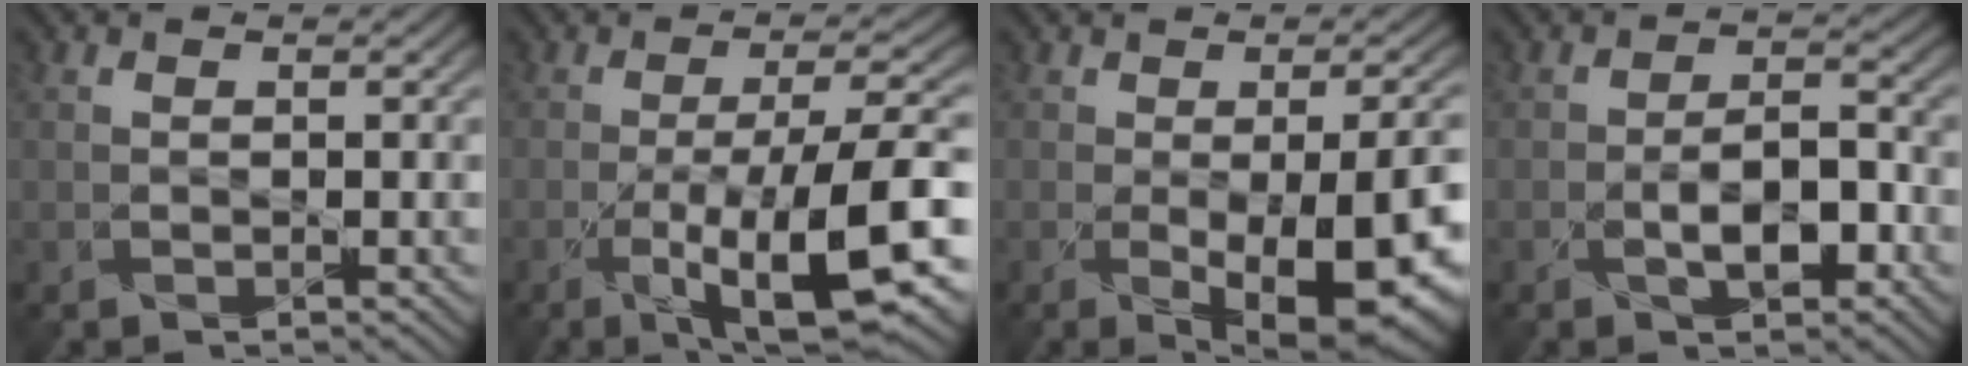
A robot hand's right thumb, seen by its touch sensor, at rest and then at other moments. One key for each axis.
{"total": 12.8, "fx": -5.1, "fy": 3.1, "fz": 11.3, "tx": -0.174, "ty": -0.005, "tz": -0.086}
{"total": 12.0, "fx": -3.7, "fy": 5.3, "fz": 10.1, "tx": -0.133, "ty": -0.042, "tz": -0.032}
{"total": 5.0, "fx": -2.3, "fy": 2.3, "fz": 3.8, "tx": -0.054, "ty": 0.006, "tz": -0.043}